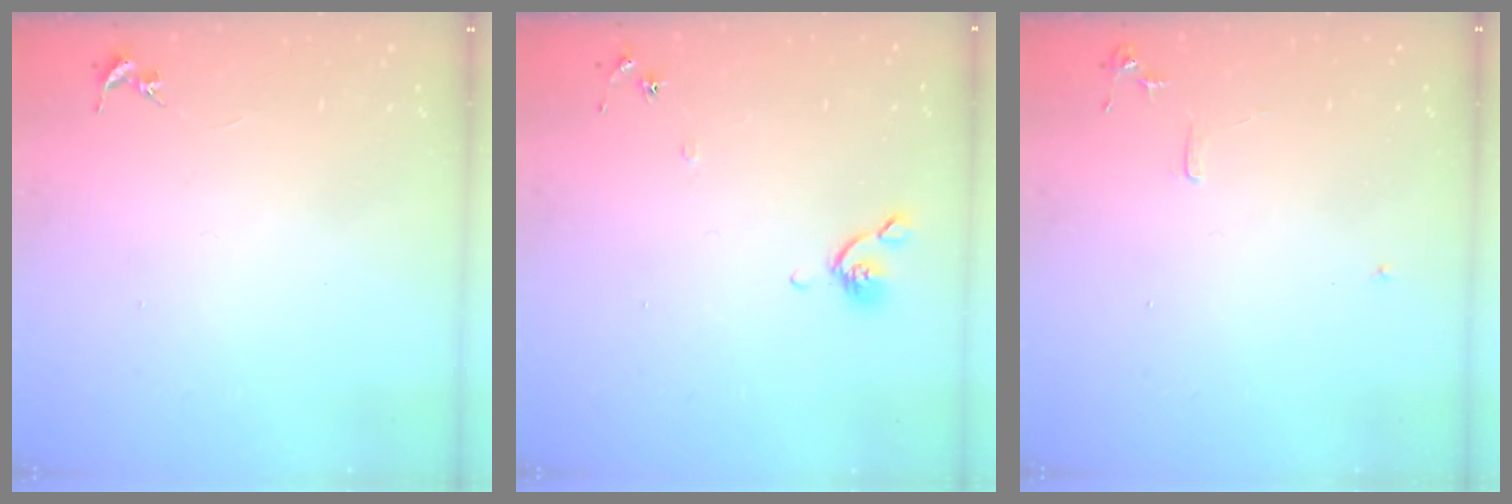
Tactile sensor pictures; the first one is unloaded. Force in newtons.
{"total": 6.2, "press": 6.2, "slide": 0.8}
{"total": 6.0, "press": 6.0, "slide": 0.7}